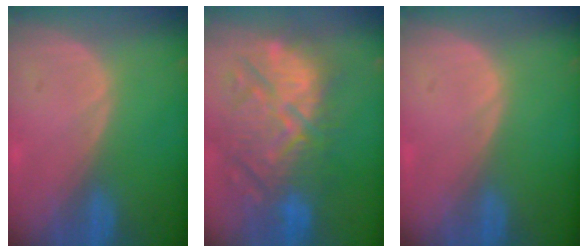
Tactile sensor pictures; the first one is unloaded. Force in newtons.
{"total": 12.5, "press": 12.0, "slide": 3.6}
{"total": 0.0}